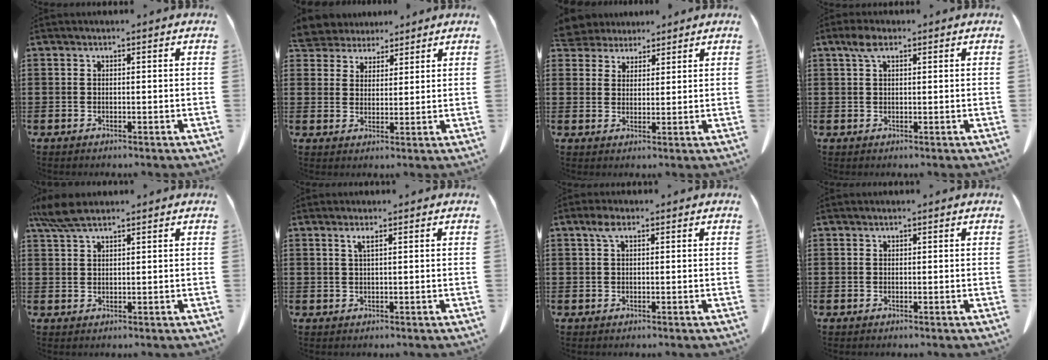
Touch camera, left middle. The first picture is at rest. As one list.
[{"total": 4.4, "force": [4.1, 1.8, 0.0], "torque": [-0.020, -0.010, 0.075]}, {"total": 3.9, "force": [3.6, 1.5, 0.0], "torque": [-0.016, -0.006, 0.067]}, {"total": 2.8, "force": [1.3, 1.3, 2.1], "torque": [-0.047, 0.008, 0.022]}, {"total": 4.8, "force": [3.5, 1.1, 3.1], "torque": [-0.076, -0.001, 0.063]}, {"total": 1.3, "force": [0.6, 0.0, 1.2], "torque": [-0.025, 0.001, 0.010]}, {"total": 2.3, "force": [0.8, 1.0, 1.9], "torque": [-0.042, 0.008, 0.012]}, {"total": 0.0}]